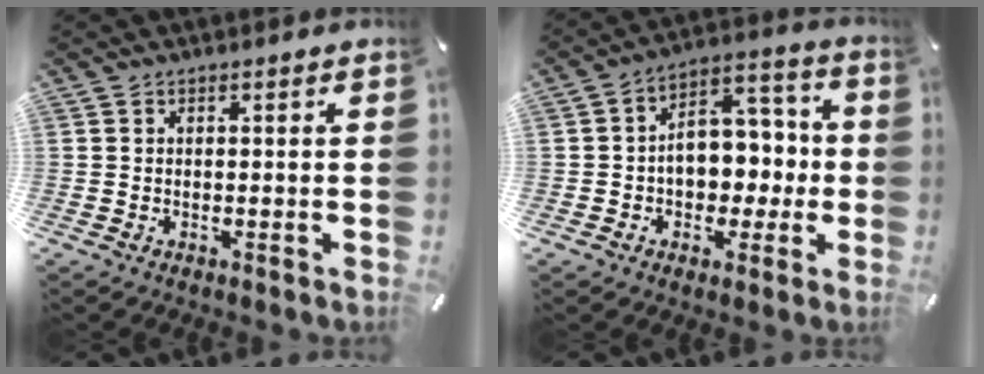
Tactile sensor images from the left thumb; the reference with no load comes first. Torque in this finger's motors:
{"motor_torque": [1.58, 2.05, 0.35, 0.11, 0.09]}